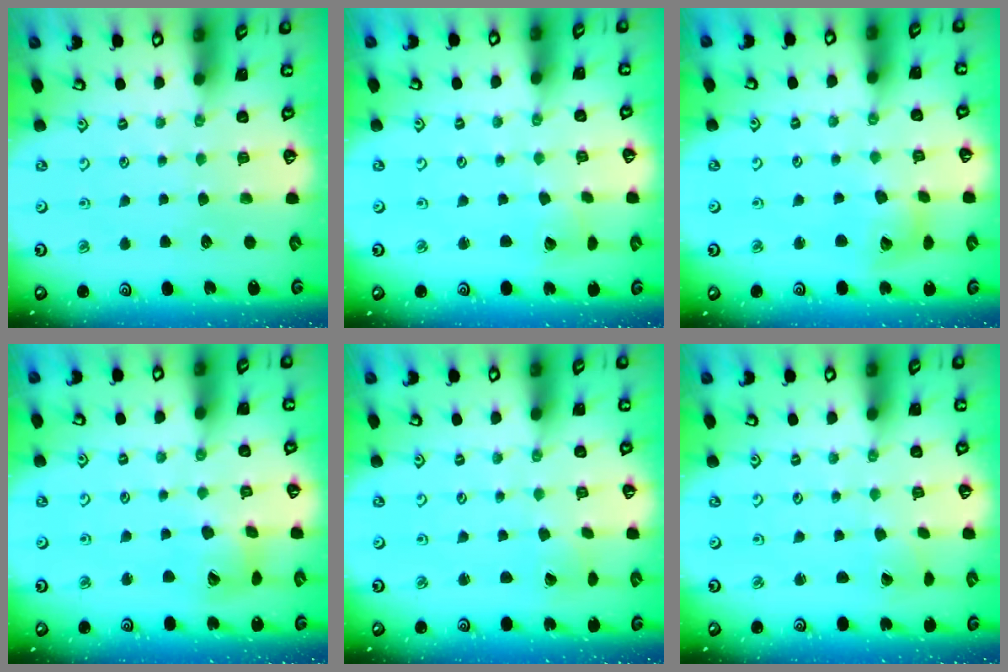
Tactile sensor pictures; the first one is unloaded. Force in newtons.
{"total": 2.4, "press": 2.4, "slide": 0.3}
{"total": 7.6, "press": 7.5, "slide": 1.3}
{"total": 9.6, "press": 9.6, "slide": 1.2}
{"total": 0.6, "press": 0.6, "slide": 0.1}
{"total": 0.0}